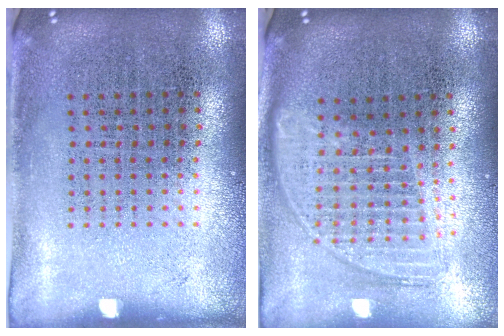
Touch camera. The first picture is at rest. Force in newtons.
{"total": 1.8, "press": 1.5, "slide": 0.9}